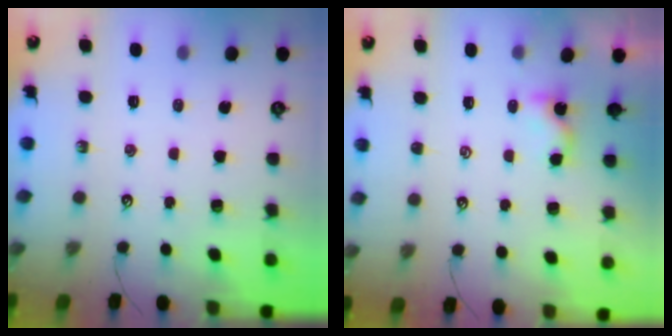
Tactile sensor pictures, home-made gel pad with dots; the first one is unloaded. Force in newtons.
{"total": 0.8, "press": 0.8, "slide": 0.1}